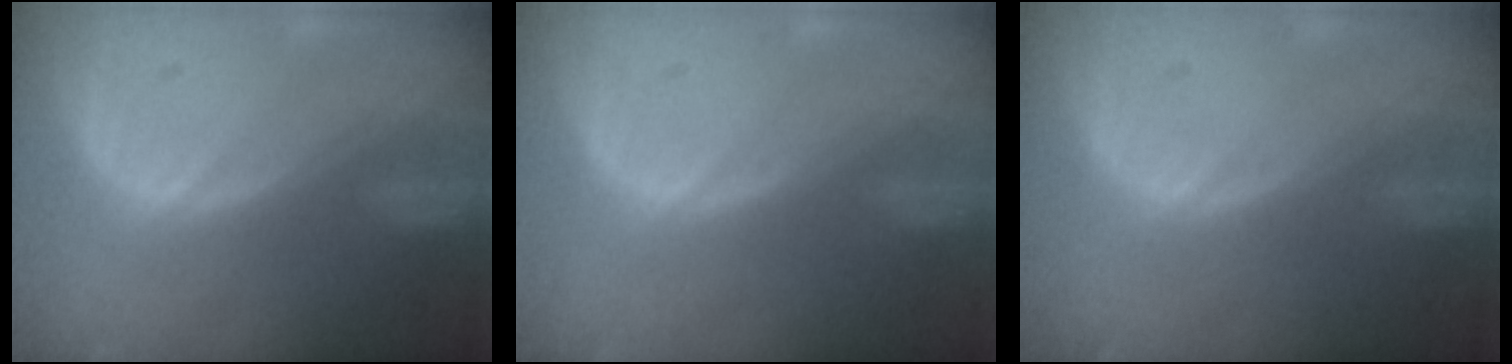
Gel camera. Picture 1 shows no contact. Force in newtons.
{"total": 0.0}
{"total": 0.0}